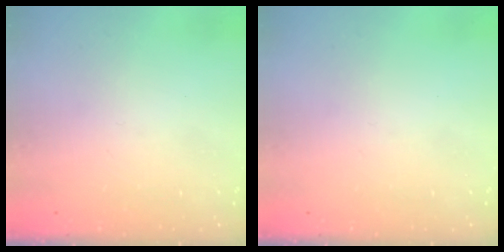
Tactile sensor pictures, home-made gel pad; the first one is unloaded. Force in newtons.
{"total": 0.0}